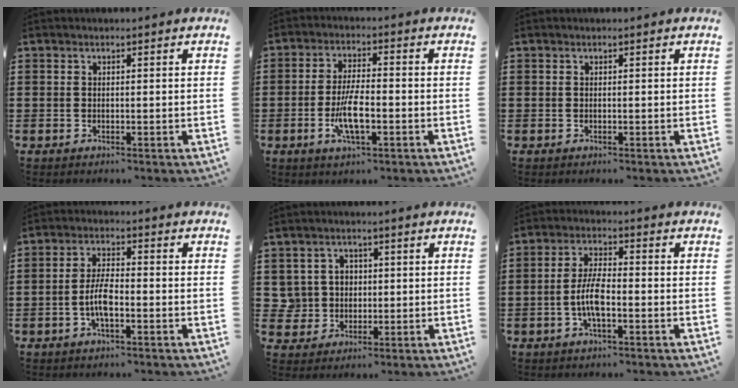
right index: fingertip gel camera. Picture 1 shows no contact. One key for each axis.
{"total": 7.1, "fx": -2.0, "fy": 2.1, "fz": 6.4, "tx": -0.141, "ty": -0.012, "tz": -0.042}
{"total": 0.0}
{"total": 5.0, "fx": -1.5, "fy": 1.4, "fz": 4.6, "tx": -0.107, "ty": -0.004, "tz": -0.036}
{"total": 4.1, "fx": 0.4, "fy": 4.0, "fz": 1.0, "tx": -0.045, "ty": 0.012, "tz": 0.003}
{"total": 5.6, "fx": -1.5, "fy": 1.7, "fz": 5.1, "tx": -0.116, "ty": -0.004, "tz": -0.036}